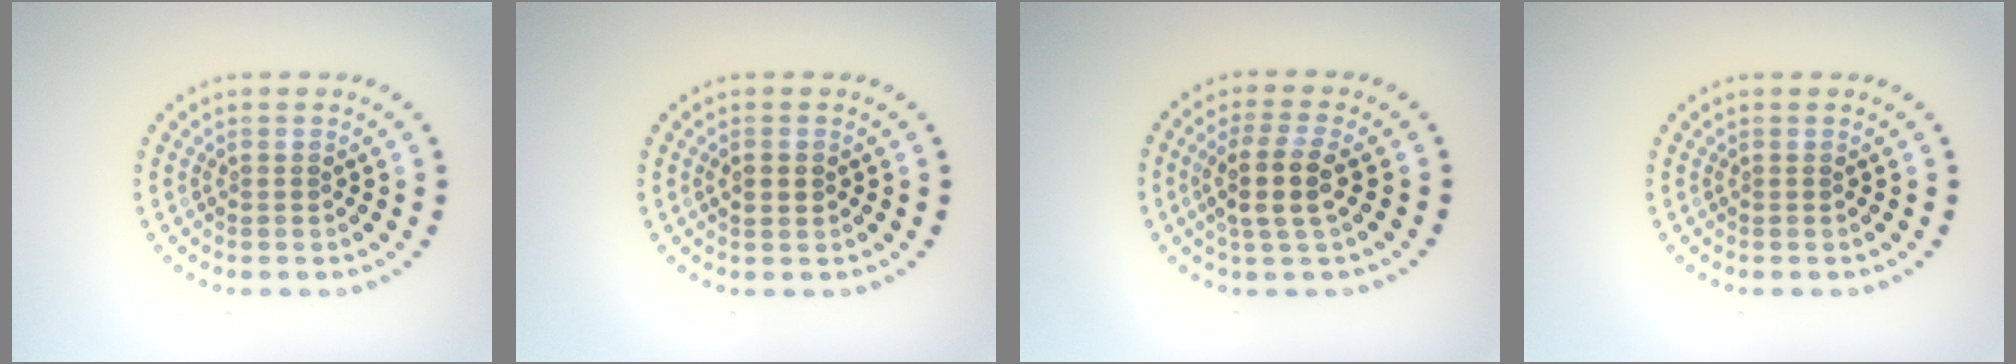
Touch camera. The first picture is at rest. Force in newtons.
{"total": 1.9, "press": 1.9, "slide": 0.2}
{"total": 3.4, "press": 3.0, "slide": 1.5}
{"total": 0.0}